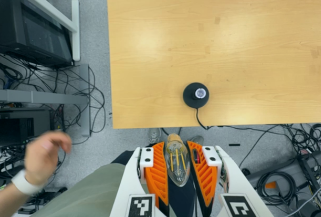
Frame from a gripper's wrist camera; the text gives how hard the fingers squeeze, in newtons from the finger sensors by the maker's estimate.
{"total": 18.7, "left": 19.1, "right": 18.3}